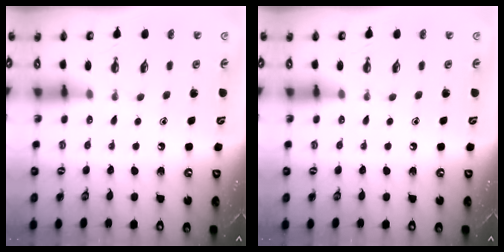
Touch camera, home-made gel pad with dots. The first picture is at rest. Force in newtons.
{"total": 0.0}